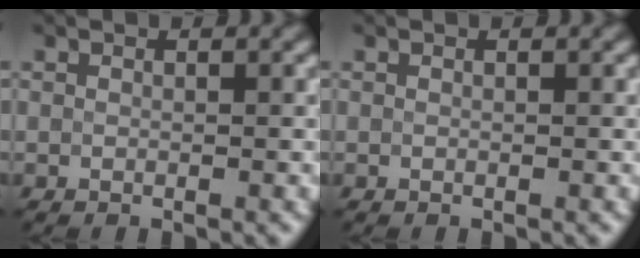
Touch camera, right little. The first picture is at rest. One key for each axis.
{"total": 0.0}